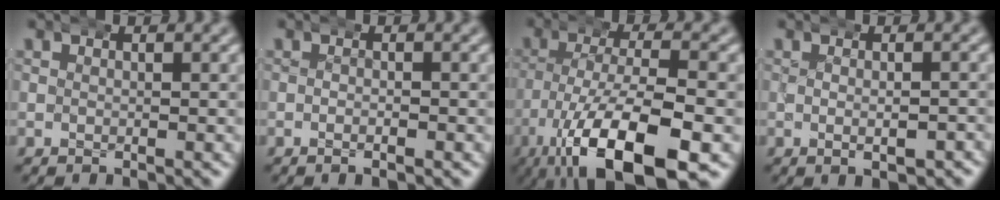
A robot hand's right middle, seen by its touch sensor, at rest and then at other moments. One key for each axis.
{"total": 0.5, "fx": -0.4, "fy": 0.0, "fz": 0.4, "tx": -0.010, "ty": 0.002, "tz": -0.011}
{"total": 9.4, "fx": -3.9, "fy": 3.6, "fz": 7.7, "tx": -0.158, "ty": -0.032, "tz": -0.041}
{"total": 1.3, "fx": -0.4, "fy": 0.6, "fz": 1.1, "tx": -0.015, "ty": -0.003, "tz": -0.008}